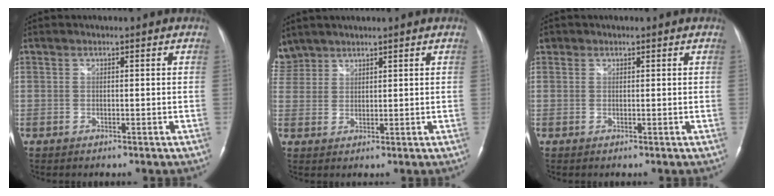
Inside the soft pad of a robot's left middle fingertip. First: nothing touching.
{"total": 4.7, "force": [4.1, 2.3, -0.1], "torque": [0.000, 0.014, 0.090]}
{"total": 0.7, "force": [0.4, 0.6, 0.0], "torque": [0.004, 0.003, 0.005]}